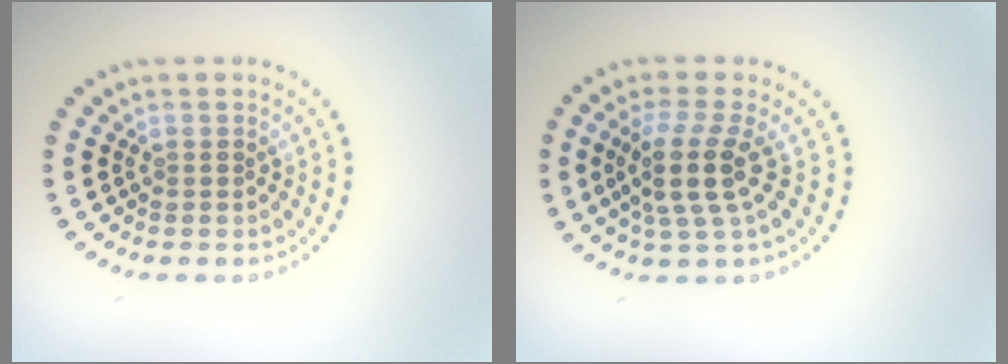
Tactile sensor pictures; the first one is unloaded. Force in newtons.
{"total": 3.9, "press": 3.0, "slide": 2.5}